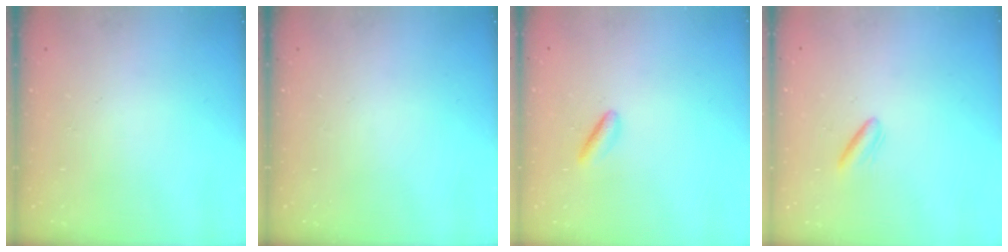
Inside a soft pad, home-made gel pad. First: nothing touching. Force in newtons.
{"total": 0.0}
{"total": 3.8, "press": 3.6, "slide": 1.2}
{"total": 3.4, "press": 3.2, "slide": 1.3}